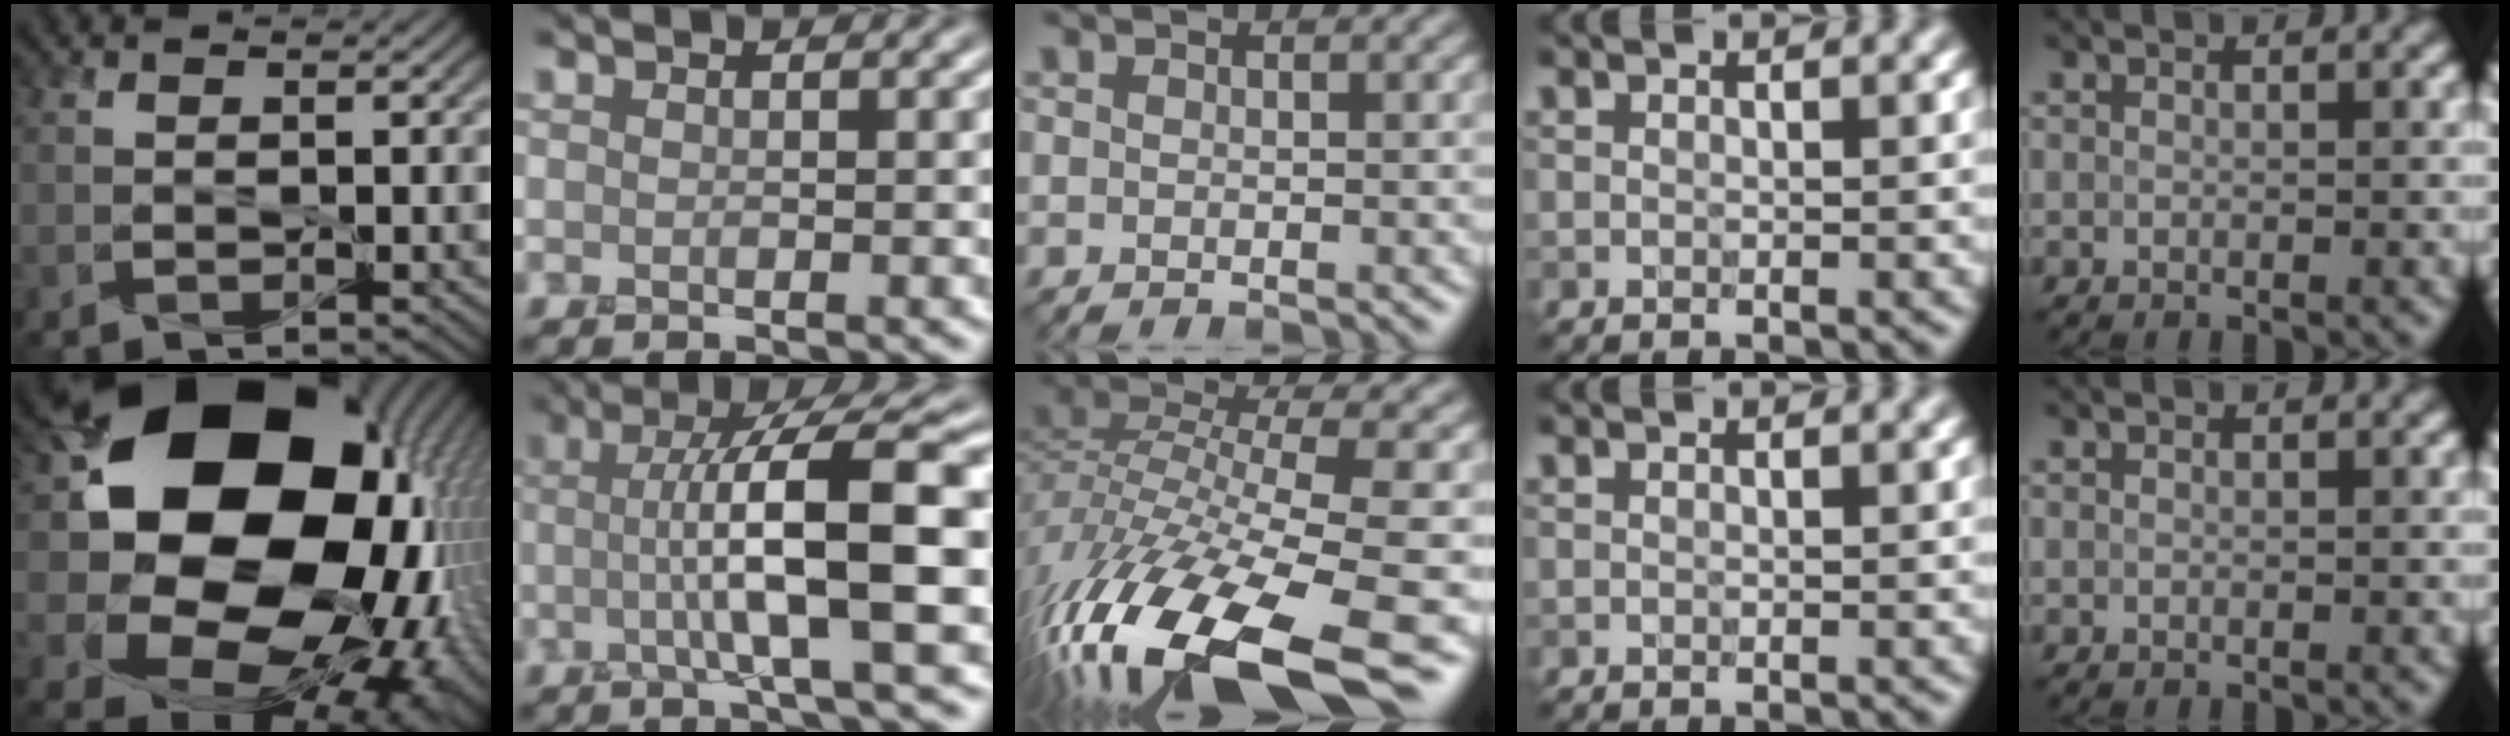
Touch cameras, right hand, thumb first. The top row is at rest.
{"thumb": {"total": 22.4, "force": [3.8, 17.3, 13.7], "torque": [-0.281, -0.063, 0.116]}, "index": {"total": 10.4, "force": [-0.2, 1.8, 10.2], "torque": [-0.140, 0.014, -0.010]}, "middle": {"total": 16.2, "force": [-9.8, 4.6, 12.1], "torque": [-0.263, -0.005, -0.167]}}